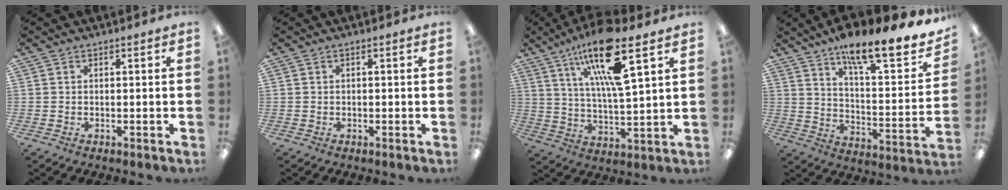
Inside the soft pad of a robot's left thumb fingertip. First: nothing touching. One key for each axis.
{"total": 0.0}
{"total": 16.8, "fx": 10.1, "fy": 3.8, "fz": 12.9, "tx": -0.228, "ty": -0.040, "tz": 0.163}
{"total": 17.0, "fx": 13.6, "fy": 4.3, "fz": 9.1, "tx": -0.139, "ty": -0.095, "tz": 0.225}